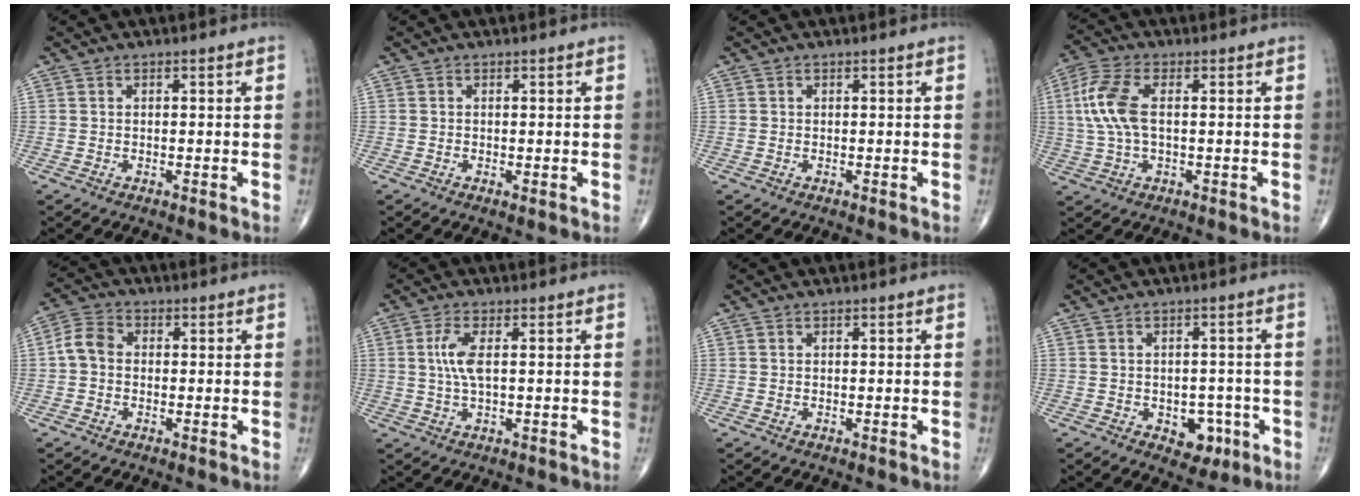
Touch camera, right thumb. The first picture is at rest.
{"total": 0.6, "force": [-0.1, 0.2, 0.5], "torque": [-0.014, -0.004, -0.004]}
{"total": 0.0}
{"total": 9.2, "force": [1.0, 4.4, 8.0], "torque": [-0.197, 0.012, 0.019]}
{"total": 4.8, "force": [-0.3, 3.7, 3.0], "torque": [-0.052, 0.015, -0.017]}
{"total": 4.6, "force": [0.7, 1.3, 4.3], "torque": [-0.108, 0.002, 0.014]}
{"total": 0.0}
{"total": 5.7, "force": [-2.2, 3.9, 3.5], "torque": [-0.017, 0.013, -0.021]}